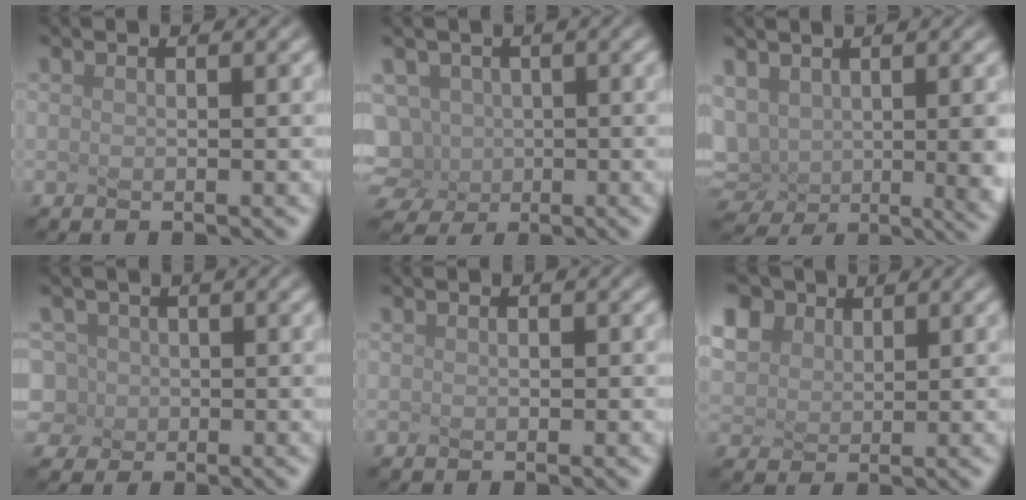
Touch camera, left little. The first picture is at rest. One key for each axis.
{"total": 4.0, "fx": -1.7, "fy": 3.4, "fz": 1.2, "tx": -0.067, "ty": -0.004, "tz": 0.015}
{"total": 3.9, "fx": 0.4, "fy": 2.1, "fz": 3.3, "tx": -0.106, "ty": -0.020, "tz": 0.062}
{"total": 1.7, "fx": -1.1, "fy": 0.8, "fz": -0.9, "tx": -0.015, "ty": -0.002, "tz": 0.018}
{"total": 0.9, "fx": -0.6, "fy": -0.5, "fz": -0.4, "tx": -0.013, "ty": -0.008, "tz": 0.016}
{"total": 4.3, "fx": 2.8, "fy": 2.9, "fz": 1.4, "tx": -0.101, "ty": 0.013, "tz": 0.085}